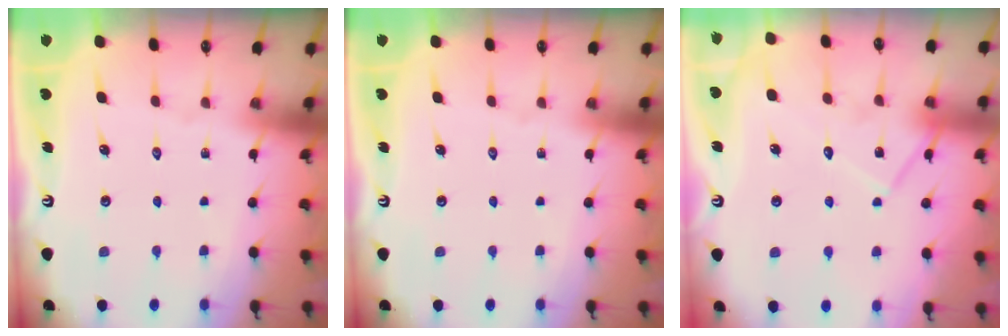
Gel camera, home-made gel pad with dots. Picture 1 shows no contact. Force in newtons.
{"total": 0.0}
{"total": 12.9, "press": 12.9, "slide": 0.9}